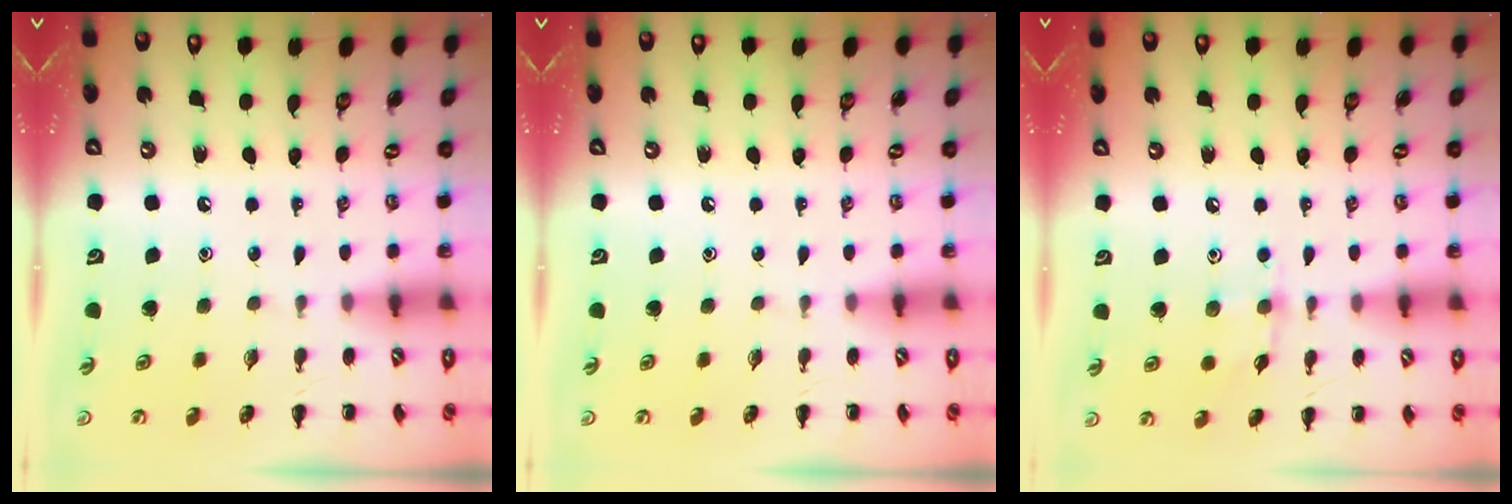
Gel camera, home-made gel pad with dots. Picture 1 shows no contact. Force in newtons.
{"total": 0.0}
{"total": 4.8, "press": 4.6, "slide": 1.4}